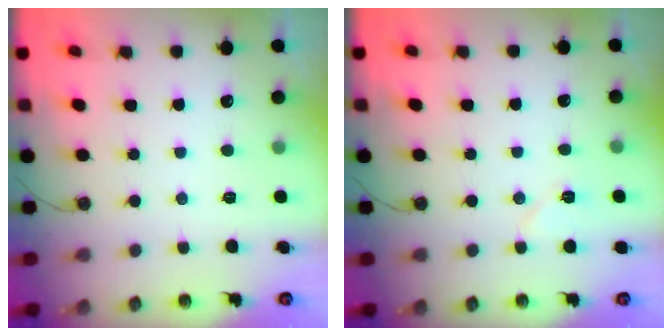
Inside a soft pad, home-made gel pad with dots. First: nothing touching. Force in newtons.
{"total": 6.3, "press": 6.3, "slide": 0.7}